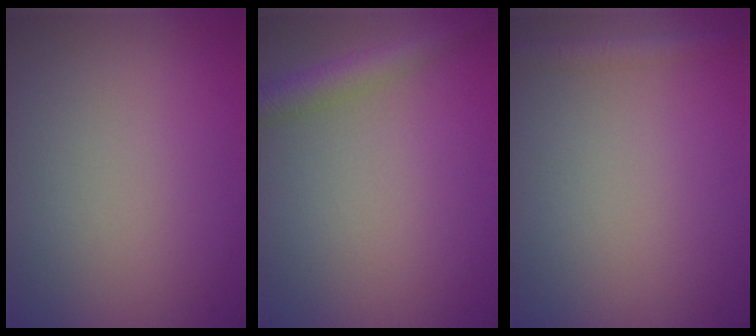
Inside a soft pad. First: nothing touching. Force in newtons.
{"total": 3.0, "press": 3.0, "slide": 0.1}
{"total": 2.1, "press": 2.1, "slide": 0.1}